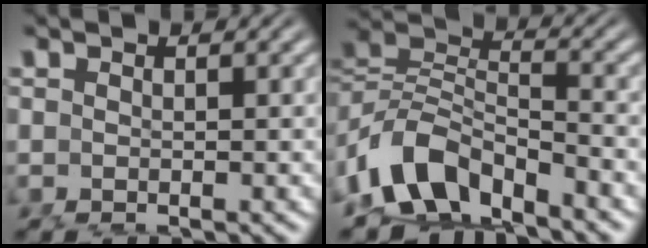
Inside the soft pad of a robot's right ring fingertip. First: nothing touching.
{"total": 7.3, "force": [-3.1, 4.9, 4.5], "torque": [-0.096, -0.033, -0.045]}